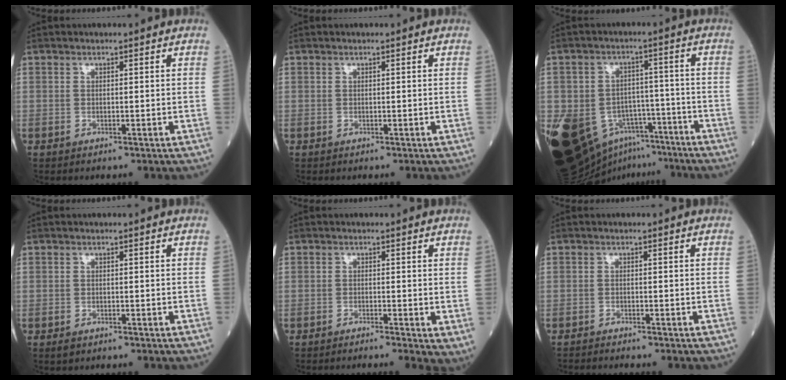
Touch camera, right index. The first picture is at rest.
{"total": 0.0}
{"total": 19.5, "force": [-10.3, 13.5, 9.5], "torque": [-0.208, 0.023, -0.146]}
{"total": 0.5, "force": [-0.4, 0.3, 0.3], "torque": [-0.007, 0.000, -0.007]}
{"total": 2.9, "force": [-1.2, 0.3, 2.7], "torque": [-0.026, -0.007, -0.020]}
{"total": 2.7, "force": [-2.6, -0.3, 0.7], "torque": [-0.009, -0.007, -0.041]}